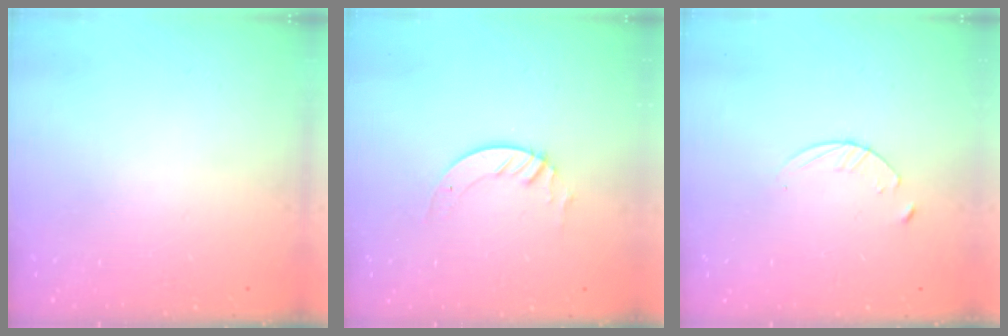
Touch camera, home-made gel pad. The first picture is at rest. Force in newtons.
{"total": 3.0, "press": 3.0, "slide": 0.2}
{"total": 3.1, "press": 3.1, "slide": 0.3}